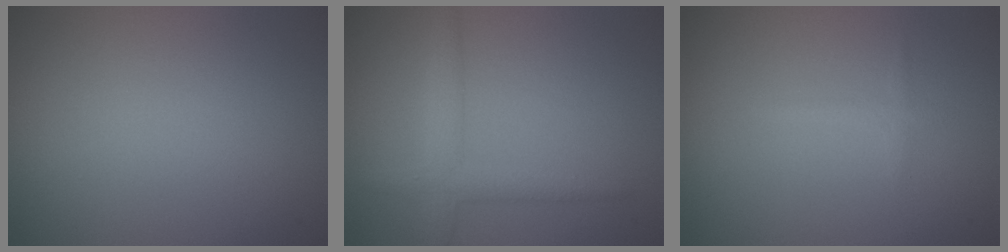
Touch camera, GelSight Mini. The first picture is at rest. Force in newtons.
{"total": 2.0, "press": 2.0, "slide": 0.1}
{"total": 0.8, "press": 0.8, "slide": 0.1}